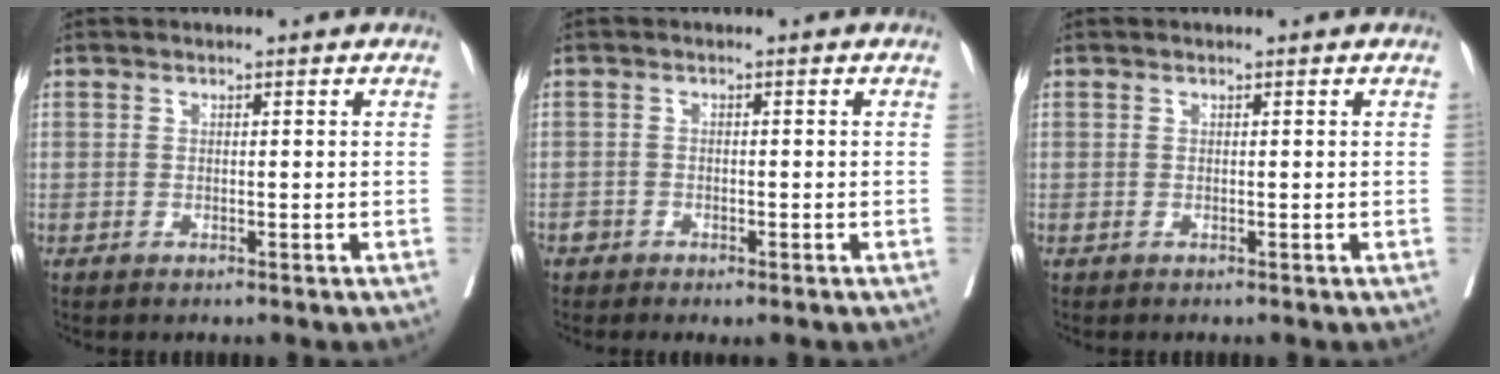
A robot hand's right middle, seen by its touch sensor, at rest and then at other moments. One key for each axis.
{"total": 1.6, "fx": -1.2, "fy": 0.8, "fz": 0.7, "tx": -0.006, "ty": 0.000, "tz": -0.018}
{"total": 0.0}